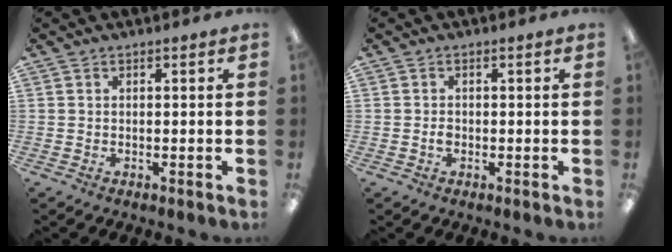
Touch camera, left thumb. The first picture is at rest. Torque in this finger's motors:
{"motor_torque": [-0.12, 0.06, -0.11, -0.25, -0.02]}